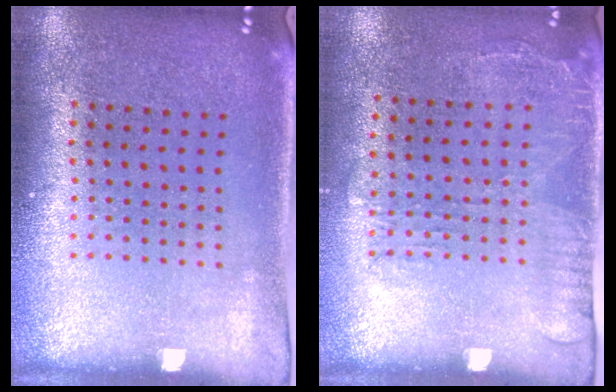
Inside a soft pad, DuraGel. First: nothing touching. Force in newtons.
{"total": 1.7, "press": 1.2, "slide": 1.1}